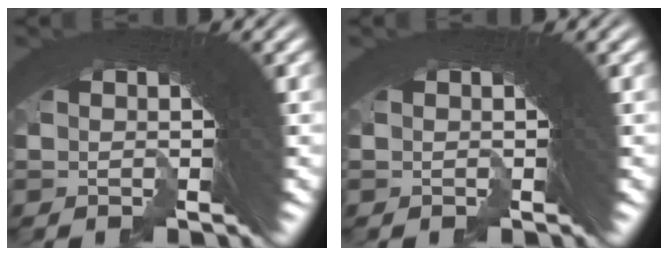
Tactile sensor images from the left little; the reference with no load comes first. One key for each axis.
{"total": 0.0}